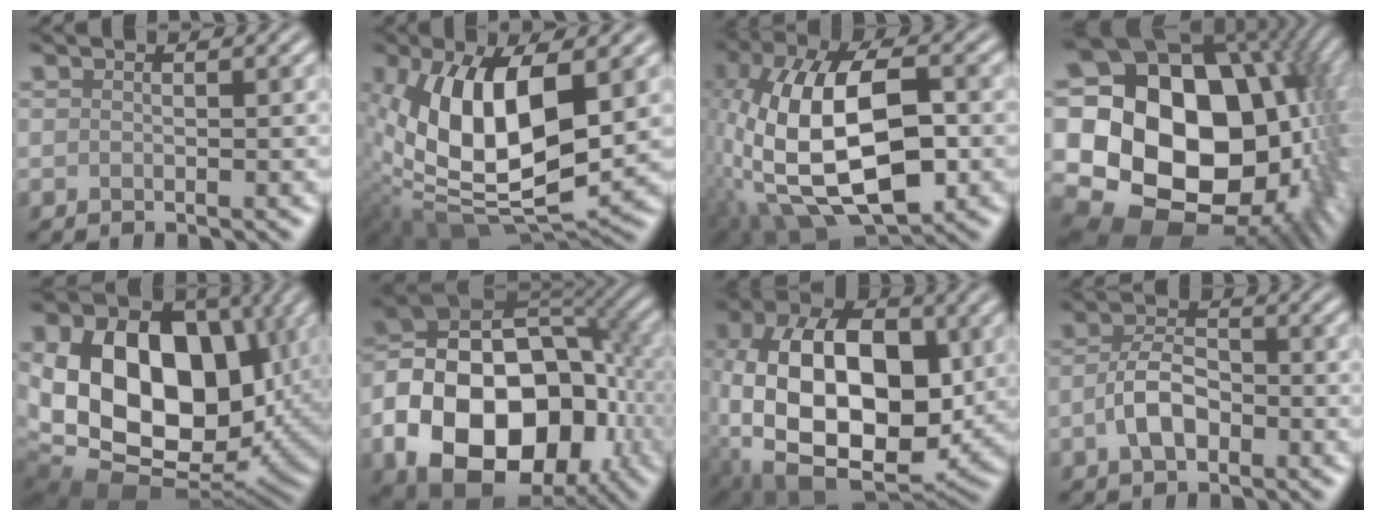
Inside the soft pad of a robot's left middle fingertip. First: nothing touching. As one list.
[{"total": 13.2, "force": [1.5, 6.6, 11.4], "torque": [-0.215, -0.006, 0.022]}, {"total": 14.2, "force": [-2.2, 7.1, 12.1], "torque": [-0.240, 0.009, -0.045]}, {"total": 22.2, "force": [1.2, 16.3, 15.1], "torque": [-0.265, -0.009, 0.049]}, {"total": 17.2, "force": [1.2, 12.2, 12.1], "torque": [-0.207, -0.008, 0.018]}, {"total": 17.2, "force": [-5.4, 11.7, 11.4], "torque": [-0.192, -0.016, -0.094]}, {"total": 15.1, "force": [-0.7, 9.3, 11.9], "torque": [-0.209, -0.004, -0.019]}, {"total": 4.0, "force": [-1.3, 2.4, 2.9], "torque": [-0.059, 0.004, -0.030]}]